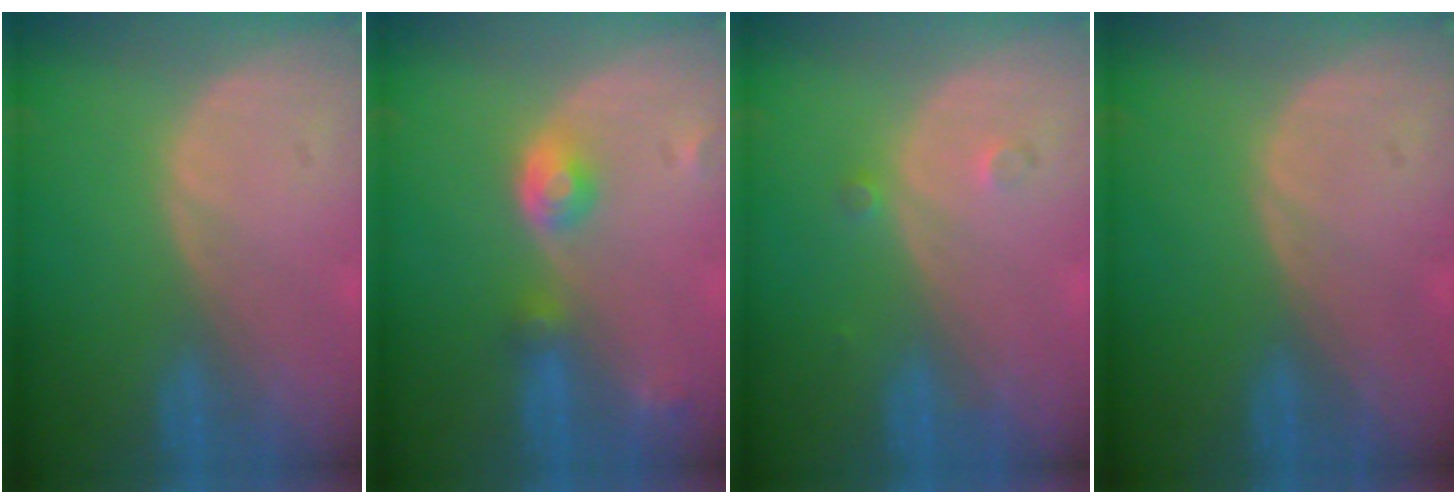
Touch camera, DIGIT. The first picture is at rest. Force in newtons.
{"total": 4.4, "press": 4.1, "slide": 1.8}
{"total": 1.5, "press": 1.2, "slide": 0.8}
{"total": 0.0}